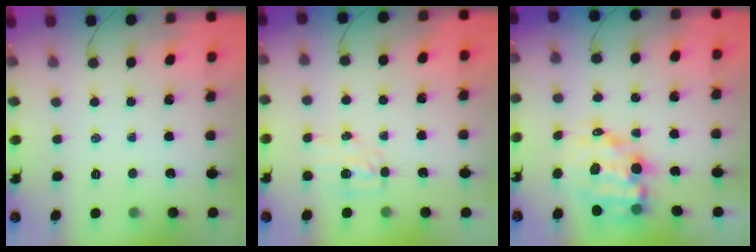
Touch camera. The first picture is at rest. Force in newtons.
{"total": 3.7, "press": 3.5, "slide": 1.0}
{"total": 11.0, "press": 10.7, "slide": 2.6}